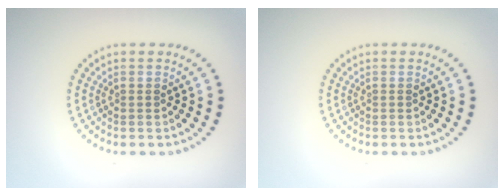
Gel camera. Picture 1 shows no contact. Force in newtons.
{"total": 0.0}